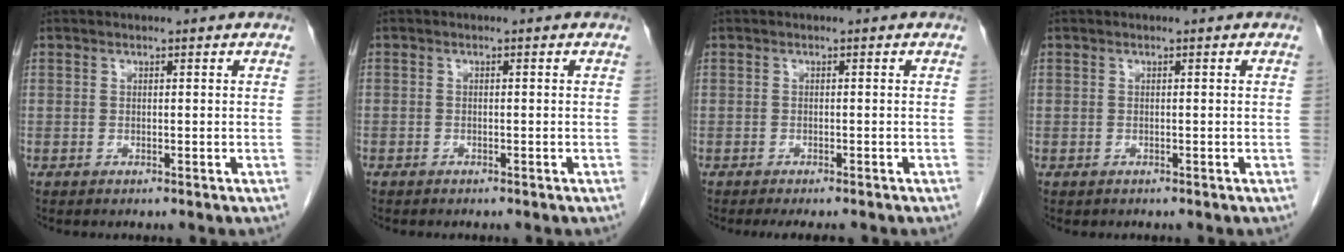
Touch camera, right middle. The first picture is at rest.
{"total": 0.6, "force": [-0.5, 0.4, 0.1], "torque": [-0.007, 0.003, -0.010]}
{"total": 4.5, "force": [-4.0, 0.9, 2.0], "torque": [-0.018, -0.010, -0.052]}
{"total": 0.0}